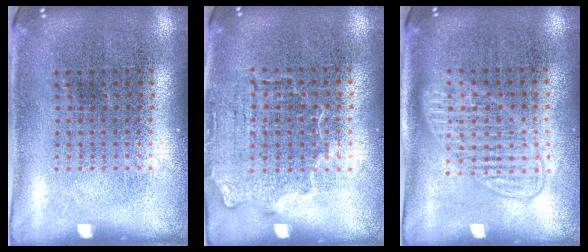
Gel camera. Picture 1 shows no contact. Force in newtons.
{"total": 1.5, "press": 1.2, "slide": 0.8}
{"total": 1.4, "press": 1.3, "slide": 0.4}